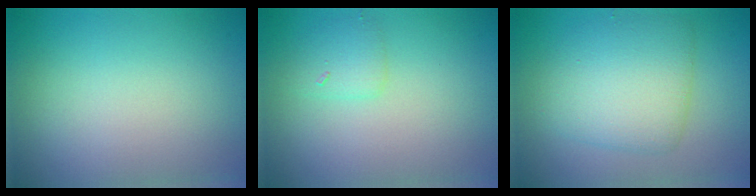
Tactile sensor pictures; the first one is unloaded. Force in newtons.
{"total": 1.5, "press": 1.5, "slide": 0.1}
{"total": 5.0, "press": 5.0, "slide": 0.1}